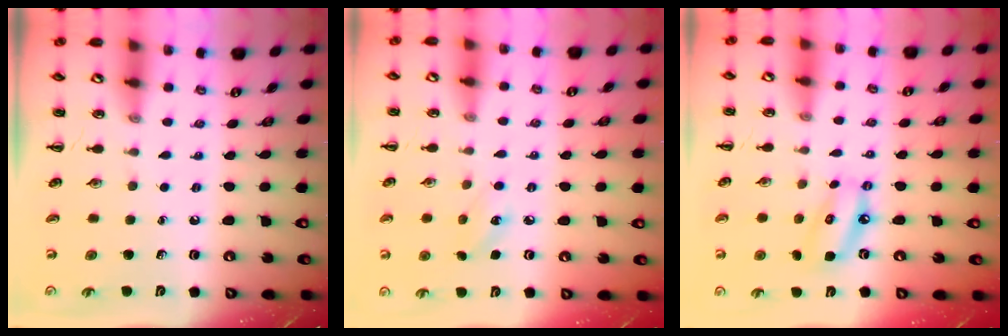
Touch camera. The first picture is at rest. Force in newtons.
{"total": 5.8, "press": 5.6, "slide": 1.6}
{"total": 9.8, "press": 9.4, "slide": 2.4}